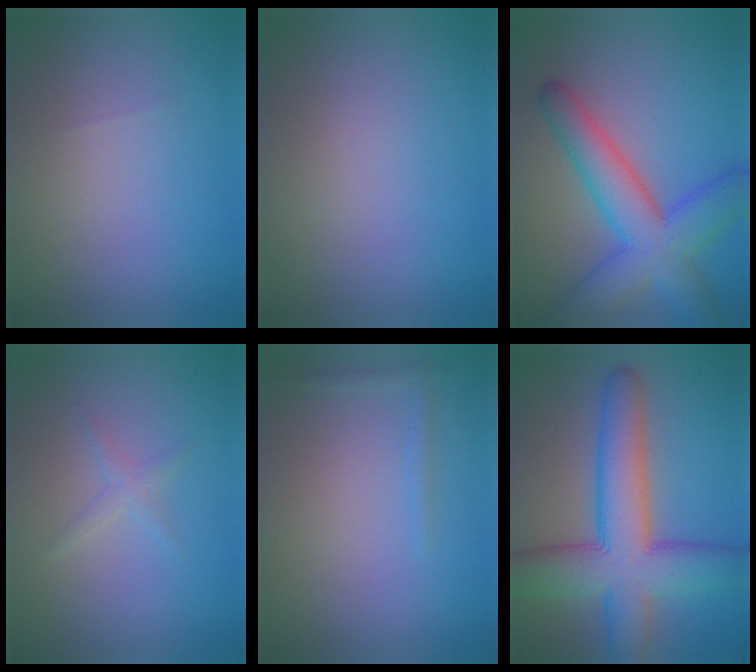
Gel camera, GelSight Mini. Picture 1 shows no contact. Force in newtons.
{"total": 0.0}
{"total": 8.3, "press": 8.3, "slide": 0.3}
{"total": 1.1, "press": 1.1, "slide": 0.0}
{"total": 0.8, "press": 0.8, "slide": 0.1}
{"total": 10.3, "press": 10.3, "slide": 0.3}